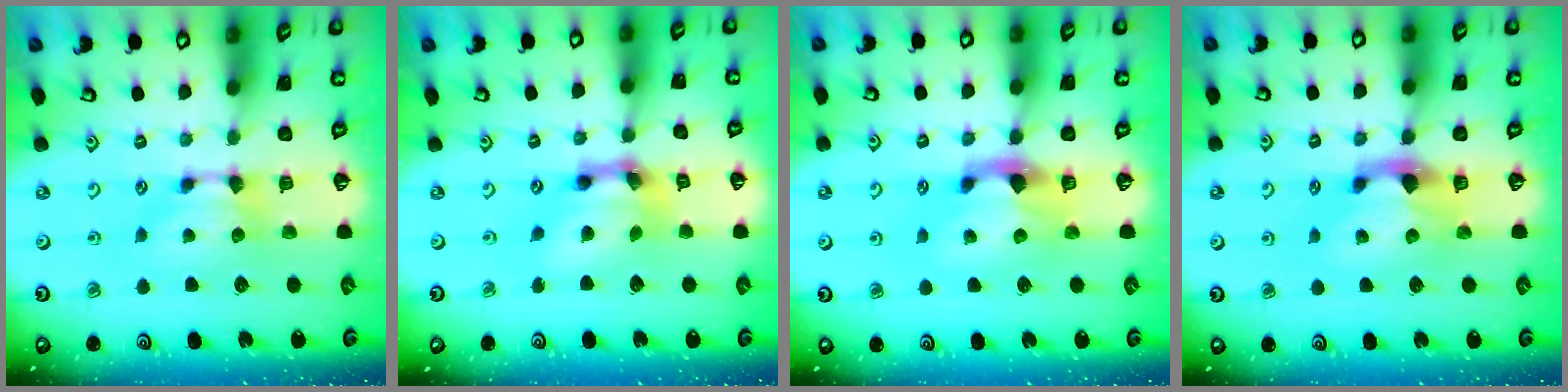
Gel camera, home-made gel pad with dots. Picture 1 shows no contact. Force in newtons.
{"total": 9.1, "press": 8.5, "slide": 3.2}
{"total": 3.0, "press": 2.6, "slide": 1.4}
{"total": 3.0, "press": 2.6, "slide": 1.4}